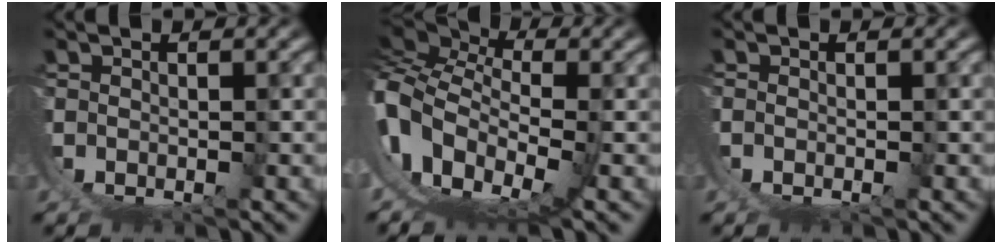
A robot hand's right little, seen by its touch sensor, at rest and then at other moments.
{"total": 13.2, "force": [-0.4, 9.7, 8.9], "torque": [-0.202, -0.045, -0.007]}
{"total": 1.2, "force": [-0.3, -1.2, 0.3], "torque": [-0.001, -0.004, -0.002]}